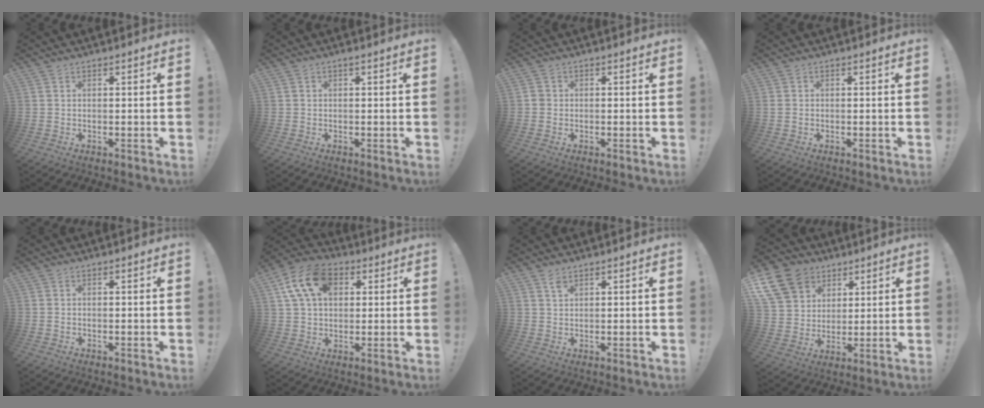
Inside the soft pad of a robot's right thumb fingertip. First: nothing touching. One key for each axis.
{"total": 0.0}
{"total": 1.3, "fx": -0.3, "fy": 1.3, "fz": 0.3, "tx": -0.004, "ty": 0.005, "tz": -0.005}
{"total": 0.8, "fx": -0.2, "fy": 0.6, "fz": 0.4, "tx": -0.014, "ty": 0.004, "tz": -0.003}
{"total": 0.0}
{"total": 14.5, "fx": 5.2, "fy": 10.0, "fz": 9.1, "tx": -0.164, "ty": -0.004, "tz": 0.104}
{"total": 1.7, "fx": 1.3, "fy": 0.8, "fz": 0.8, "tx": -0.008, "ty": -0.006, "tz": 0.023}
{"total": 15.2, "fx": 7.2, "fy": 11.9, "fz": 6.2, "tx": -0.107, "ty": -0.037, "tz": 0.146}